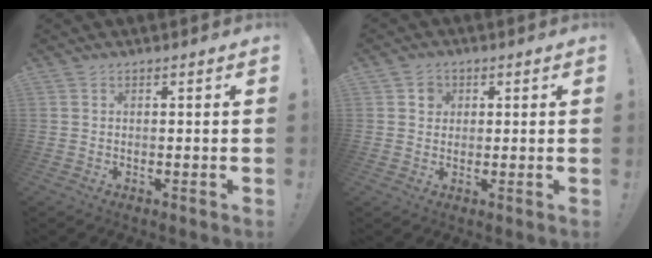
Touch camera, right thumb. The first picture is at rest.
{"total": 3.6, "force": [1.2, 3.2, 1.0], "torque": [-0.008, -0.004, 0.020]}